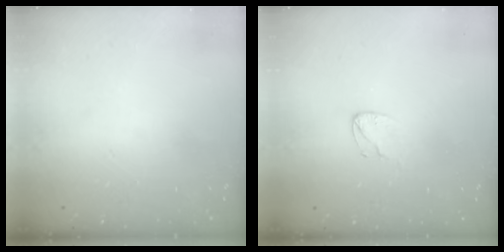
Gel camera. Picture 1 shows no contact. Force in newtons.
{"total": 3.7, "press": 3.7, "slide": 0.3}